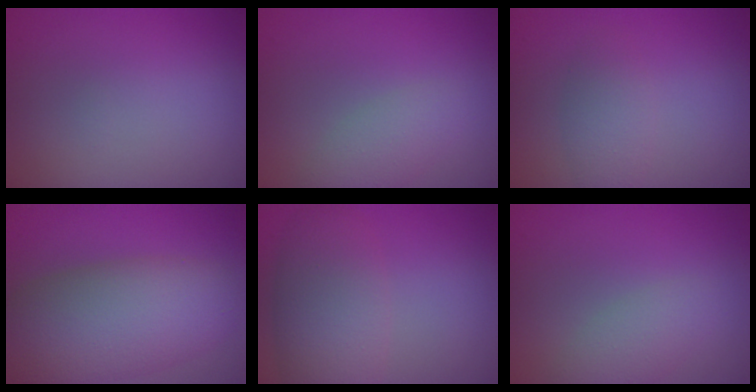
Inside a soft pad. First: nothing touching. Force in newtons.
{"total": 2.3, "press": 2.3, "slide": 0.1}
{"total": 2.4, "press": 2.4, "slide": 0.0}
{"total": 8.4, "press": 8.4, "slide": 0.2}
{"total": 5.9, "press": 5.9, "slide": 0.0}
{"total": 2.3, "press": 2.3, "slide": 0.1}